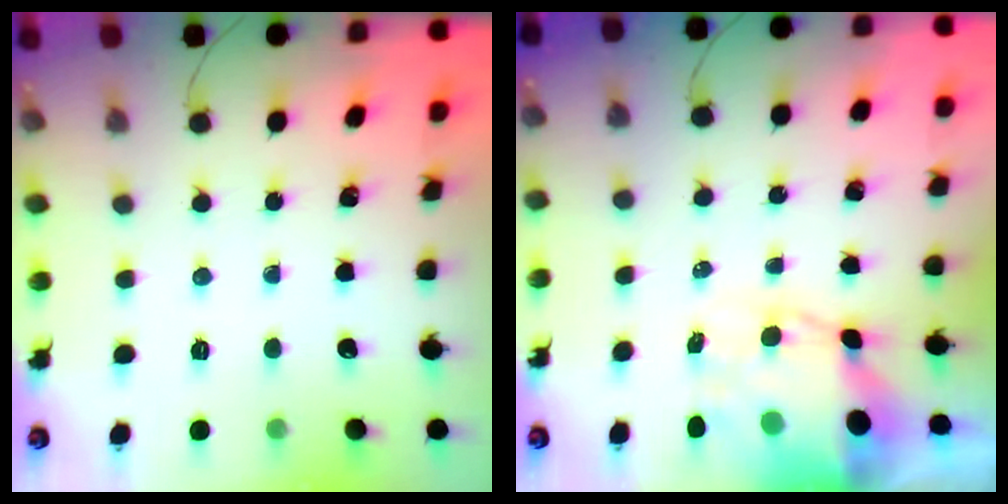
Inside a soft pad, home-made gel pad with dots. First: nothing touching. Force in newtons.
{"total": 8.2, "press": 7.7, "slide": 2.7}